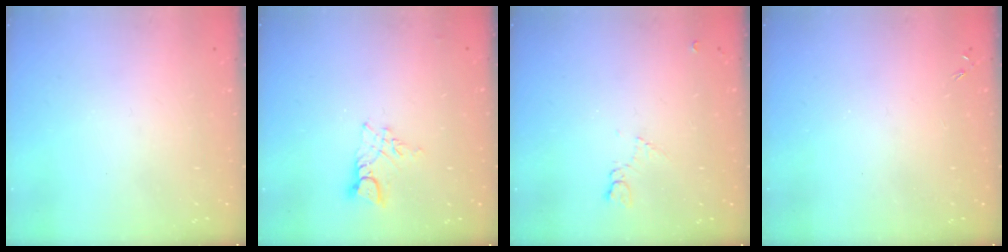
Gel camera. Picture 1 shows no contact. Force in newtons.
{"total": 6.3, "press": 6.3, "slide": 0.4}
{"total": 5.2, "press": 5.1, "slide": 0.8}
{"total": 0.0}